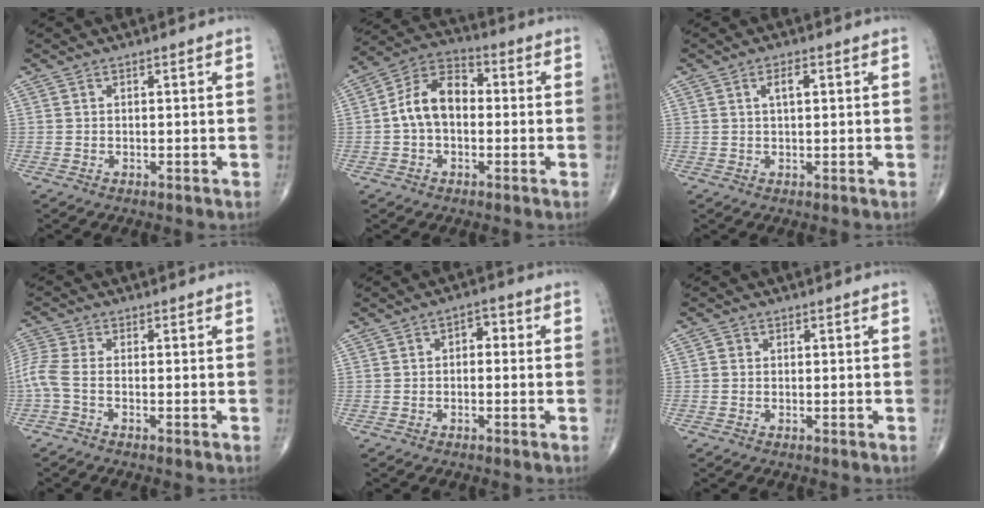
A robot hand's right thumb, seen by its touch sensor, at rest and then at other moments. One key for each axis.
{"total": 10.2, "fx": -0.4, "fy": 6.8, "fz": 7.6, "tx": -0.127, "ty": 0.034, "tz": -0.020}
{"total": 2.7, "fx": 0.8, "fy": 1.1, "fz": 2.3, "tx": -0.041, "ty": 0.002, "tz": 0.015}
{"total": 4.8, "fx": -1.7, "fy": 1.5, "fz": 4.2, "tx": -0.131, "ty": 0.011, "tz": -0.044}
{"total": 3.0, "fx": 0.1, "fy": 1.9, "fz": 2.3, "tx": -0.015, "ty": 0.012, "tz": -0.008}
{"total": 0.9, "fx": 0.0, "fy": 0.8, "fz": 0.3, "tx": 0.000, "ty": 0.002, "tz": -0.001}